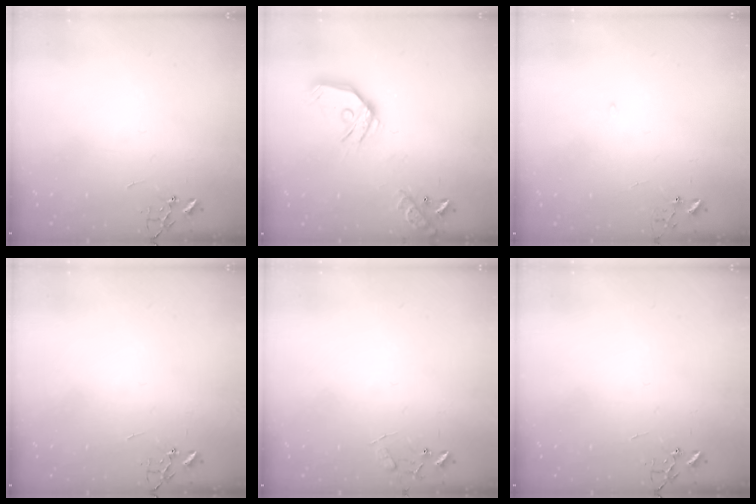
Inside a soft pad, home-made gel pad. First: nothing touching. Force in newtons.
{"total": 16.2, "press": 16.0, "slide": 2.5}
{"total": 5.8, "press": 5.8, "slide": 0.7}
{"total": 0.0}
{"total": 8.0, "press": 8.0, "slide": 0.5}
{"total": 0.0}